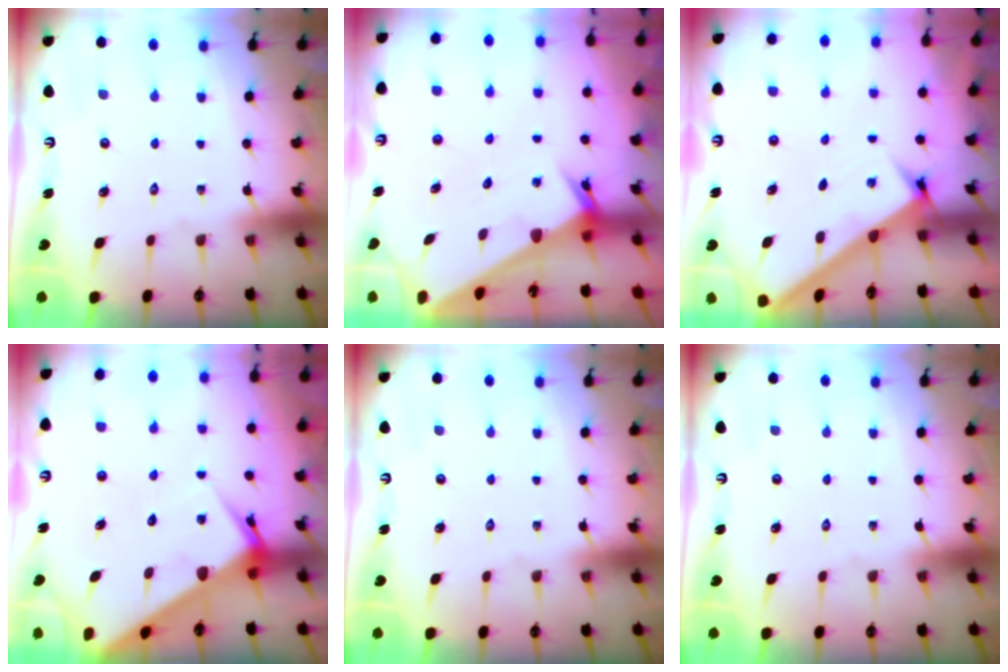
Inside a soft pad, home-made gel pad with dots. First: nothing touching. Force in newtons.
{"total": 2.1, "press": 2.1, "slide": 0.1}
{"total": 2.5, "press": 2.5, "slide": 0.3}
{"total": 6.9, "press": 6.9, "slide": 0.5}
{"total": 0.0}
{"total": 0.0}